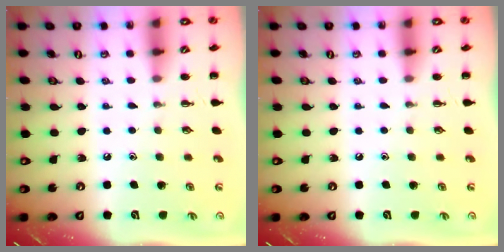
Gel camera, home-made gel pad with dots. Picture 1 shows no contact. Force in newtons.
{"total": 0.0}